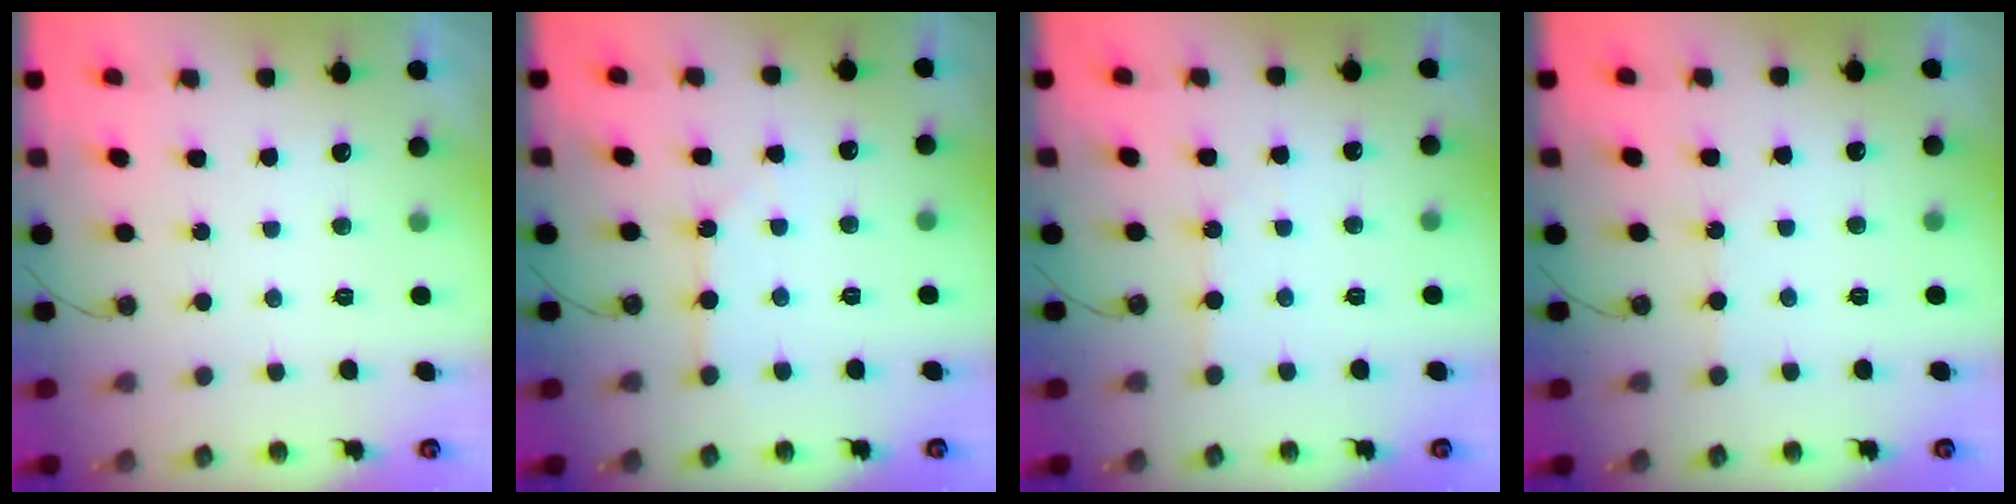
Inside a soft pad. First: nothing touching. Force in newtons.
{"total": 2.2, "press": 2.2, "slide": 0.4}
{"total": 2.9, "press": 2.9, "slide": 0.5}
{"total": 1.3, "press": 1.2, "slide": 0.3}